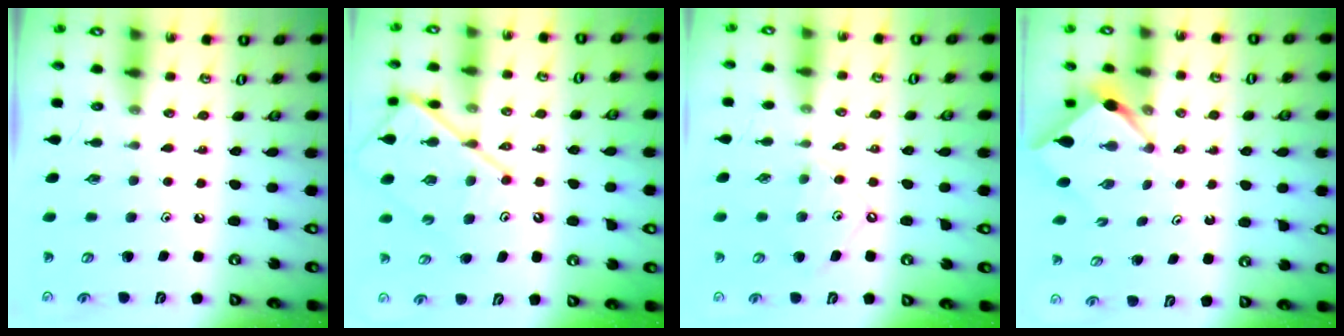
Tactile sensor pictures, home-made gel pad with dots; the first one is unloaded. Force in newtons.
{"total": 13.3, "press": 13.3, "slide": 1.3}
{"total": 7.2, "press": 7.2, "slide": 0.9}
{"total": 2.5, "press": 2.5, "slide": 0.3}